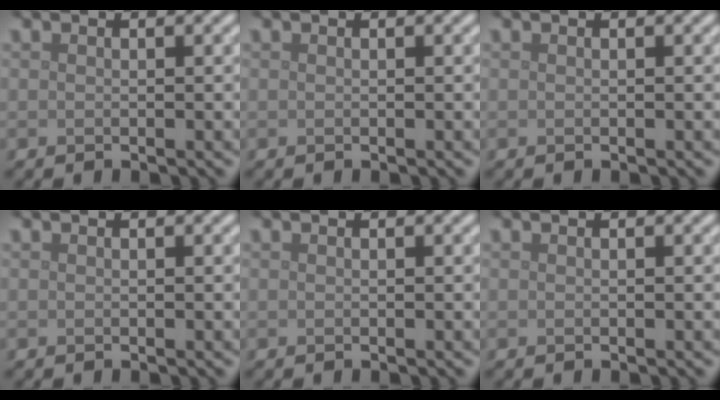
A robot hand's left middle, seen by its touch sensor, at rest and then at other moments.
{"total": 0.0}
{"total": 0.0}
{"total": 0.0}
{"total": 0.0}
{"total": 0.0}